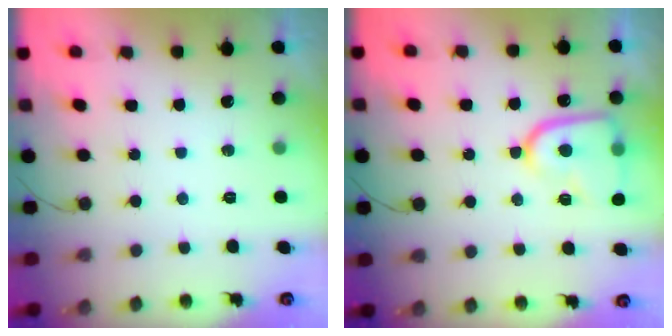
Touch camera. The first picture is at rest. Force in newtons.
{"total": 14.5, "press": 14.4, "slide": 1.4}